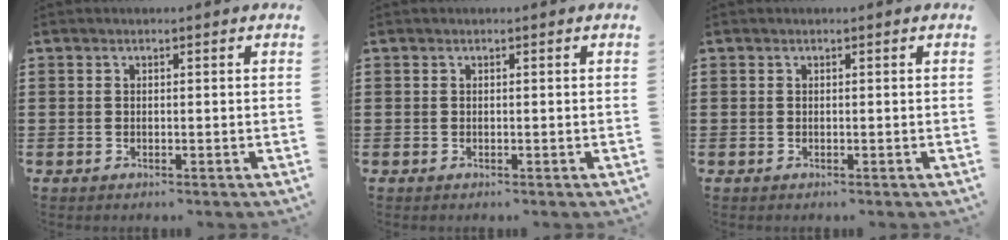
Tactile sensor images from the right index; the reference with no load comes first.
{"total": 0.0}
{"total": 0.0}